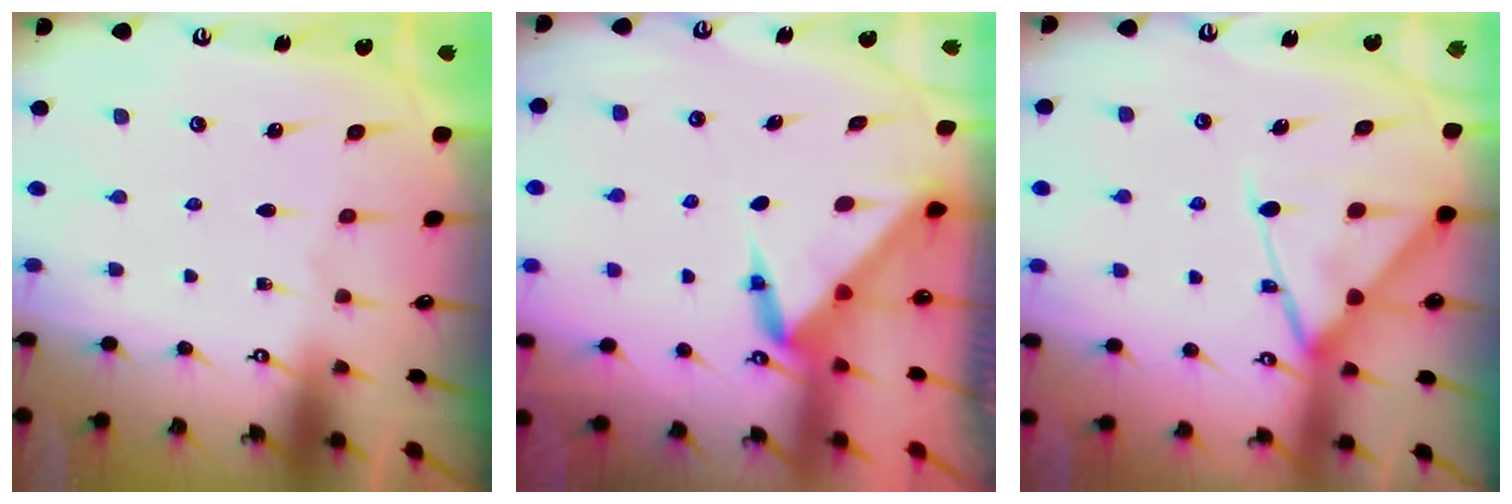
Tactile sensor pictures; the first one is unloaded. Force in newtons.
{"total": 3.5, "press": 3.5, "slide": 0.2}
{"total": 13.5, "press": 13.5, "slide": 1.2}